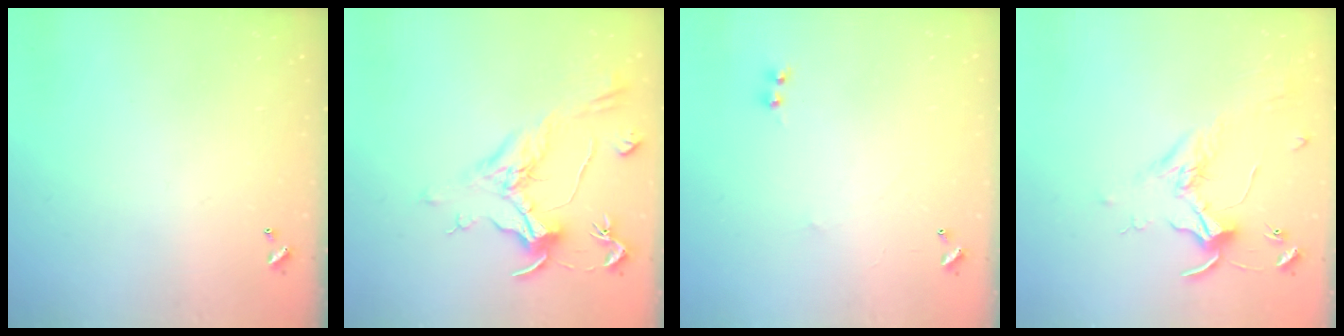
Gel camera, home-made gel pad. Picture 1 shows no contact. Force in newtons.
{"total": 1.1, "press": 0.1, "slide": 1.1}
{"total": 1.1, "press": 0.9, "slide": 0.6}
{"total": 1.6, "press": 1.6, "slide": 0.4}